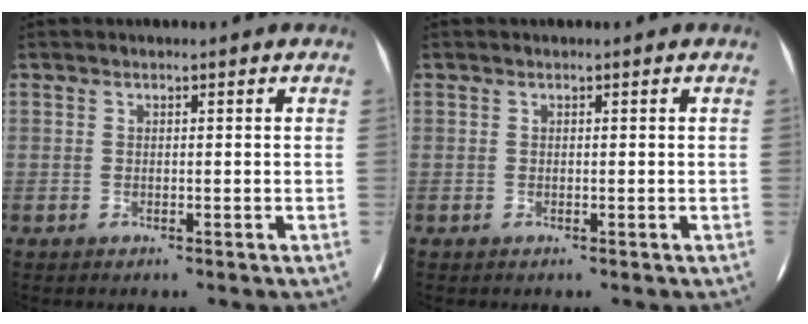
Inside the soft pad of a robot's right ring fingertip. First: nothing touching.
{"total": 0.0}